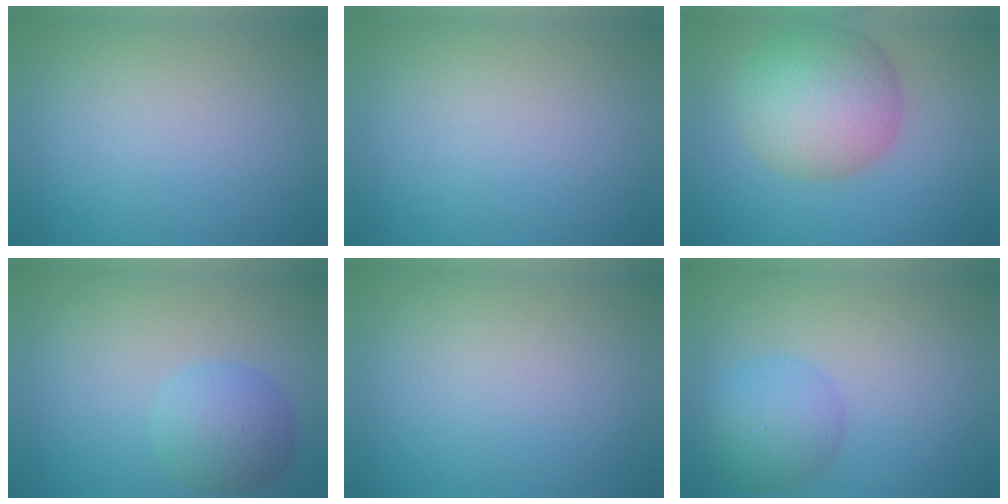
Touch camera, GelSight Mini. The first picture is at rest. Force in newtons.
{"total": 0.0}
{"total": 8.5, "press": 8.4, "slide": 0.3}
{"total": 4.0, "press": 4.0, "slide": 0.2}
{"total": 0.0}
{"total": 4.4, "press": 4.4, "slide": 0.2}